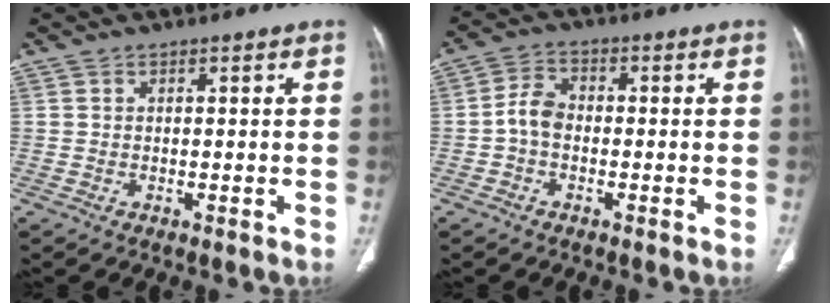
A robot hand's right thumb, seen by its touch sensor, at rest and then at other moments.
{"total": 4.6, "force": [-1.0, 3.2, 3.1], "torque": [-0.054, 0.014, -0.029]}